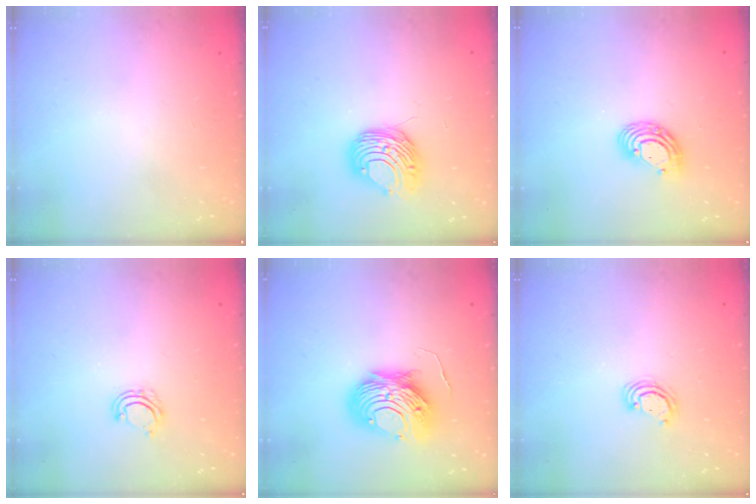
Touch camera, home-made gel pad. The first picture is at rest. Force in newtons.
{"total": 8.9, "press": 8.9, "slide": 0.5}
{"total": 8.4, "press": 8.3, "slide": 1.1}
{"total": 6.0, "press": 5.8, "slide": 1.6}
{"total": 10.5, "press": 10.5, "slide": 1.0}
{"total": 2.8, "press": 2.8, "slide": 0.3}